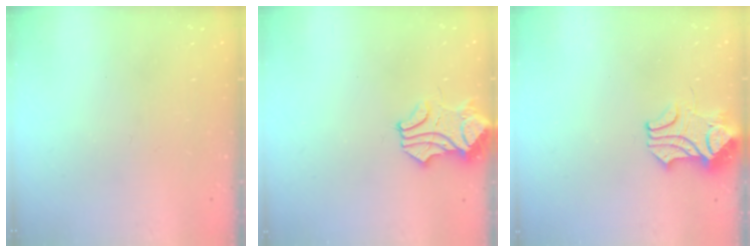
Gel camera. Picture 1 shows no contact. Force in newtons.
{"total": 1.6, "press": 1.4, "slide": 0.8}
{"total": 2.5, "press": 2.3, "slide": 1.0}